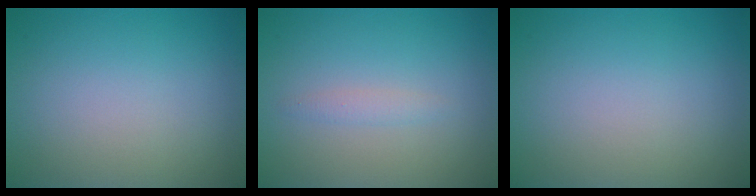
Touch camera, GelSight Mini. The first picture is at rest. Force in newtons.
{"total": 1.0, "press": 1.0, "slide": 0.0}
{"total": 0.0}